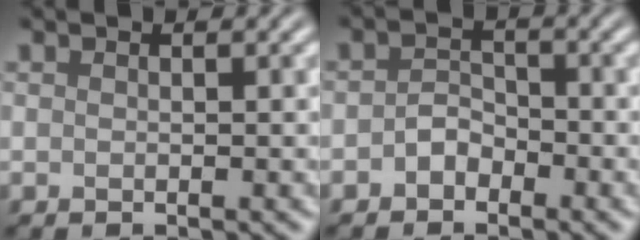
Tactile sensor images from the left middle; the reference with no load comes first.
{"total": 1.9, "force": [-1.1, 1.2, 0.8], "torque": [-0.016, 0.008, -0.023]}